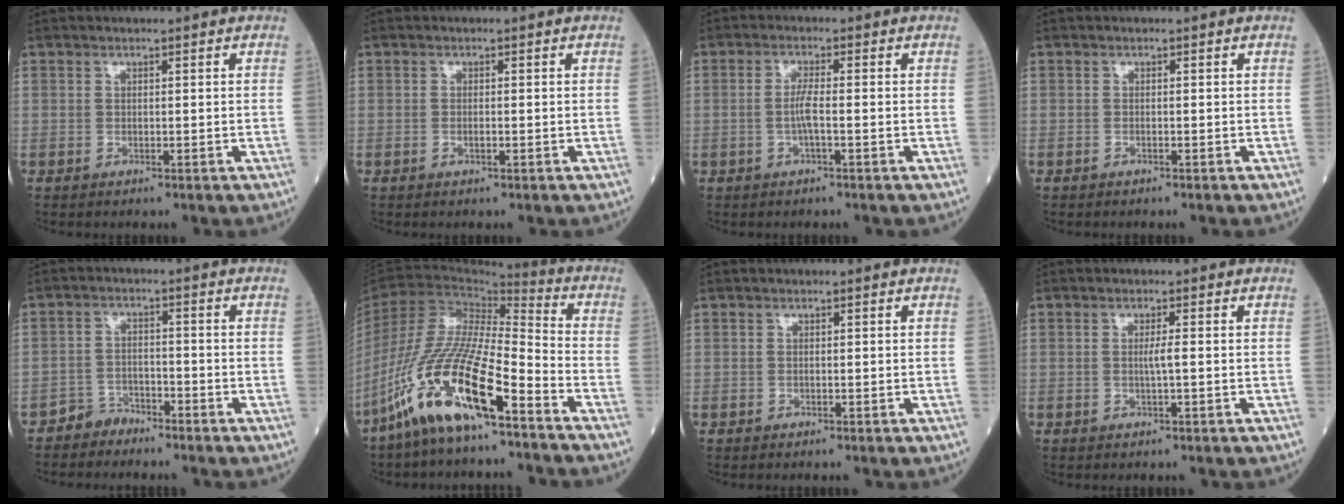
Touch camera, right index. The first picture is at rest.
{"total": 0.8, "force": [-0.3, 0.1, 0.7], "torque": [-0.015, 0.000, -0.005]}
{"total": 2.9, "force": [-0.6, 0.1, 2.8], "torque": [-0.057, 0.000, -0.014]}
{"total": 0.0}
{"total": 2.8, "force": [-2.5, 1.1, -0.5], "torque": [0.014, 0.002, -0.045]}
{"total": 16.7, "force": [-10.3, 2.5, 12.9], "torque": [-0.270, -0.019, -0.197]}
{"total": 0.0}
{"total": 1.4, "force": [0.0, -0.2, 1.4], "torque": [-0.027, -0.001, -0.001]}